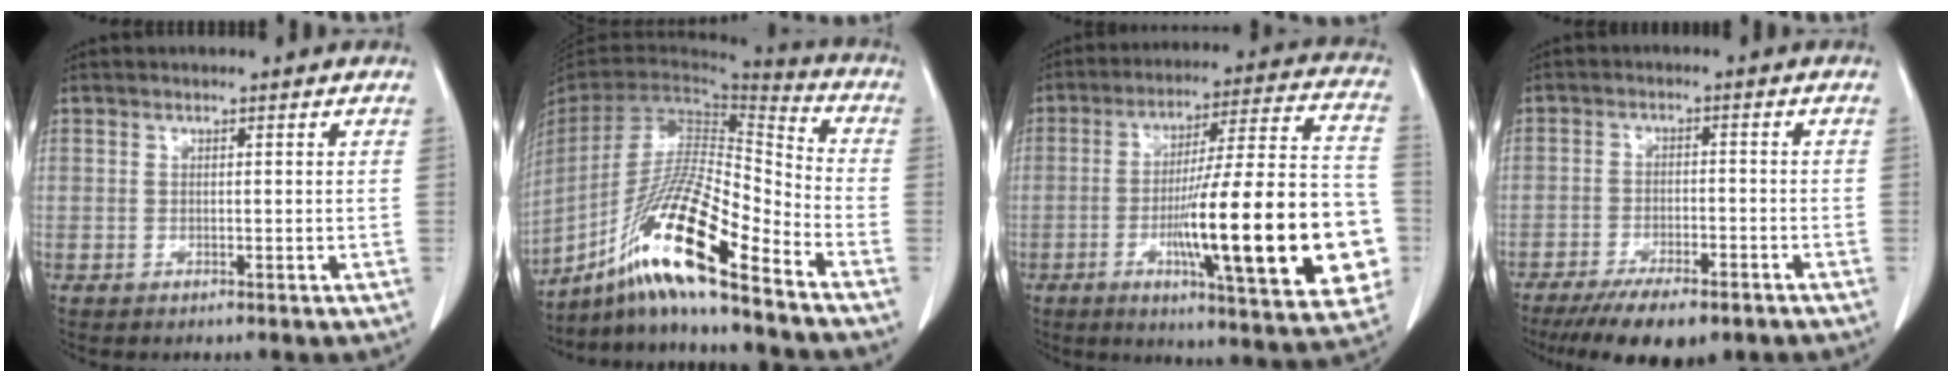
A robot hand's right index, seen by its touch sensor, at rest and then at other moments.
{"total": 19.4, "force": [-13.1, 0.9, 14.2], "torque": [-0.296, -0.020, -0.246]}
{"total": 25.8, "force": [-5.8, 3.3, 24.9], "torque": [-0.310, 0.009, -0.080]}
{"total": 10.4, "force": [-7.6, 3.2, 6.3], "torque": [-0.093, -0.013, -0.113]}